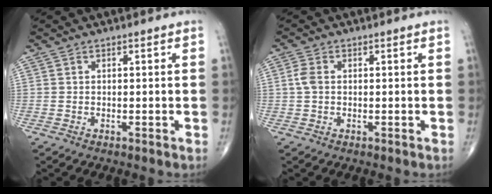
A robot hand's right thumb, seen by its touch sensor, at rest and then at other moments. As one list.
[{"total": 2.4, "force": [0.1, 1.6, 1.8], "torque": [-0.046, 0.005, -0.001]}]